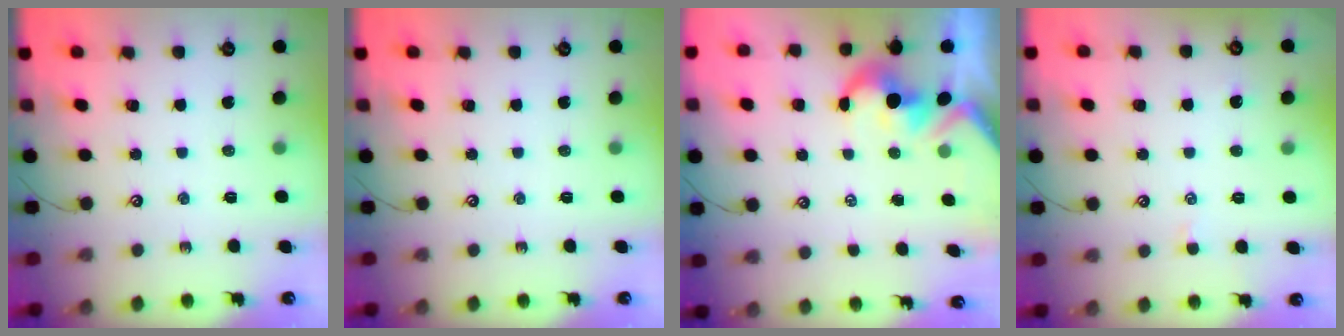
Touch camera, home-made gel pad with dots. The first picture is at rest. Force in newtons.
{"total": 0.0}
{"total": 1.7, "press": 1.3, "slide": 1.1}
{"total": 2.7, "press": 2.6, "slide": 0.3}